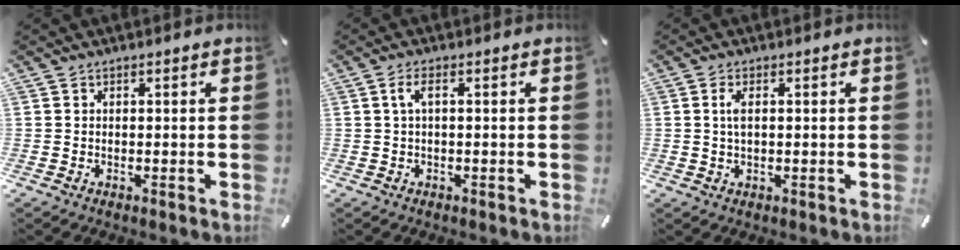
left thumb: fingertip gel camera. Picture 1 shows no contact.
{"total": 3.0, "force": [0.3, 0.6, 2.9], "torque": [-0.055, 0.003, 0.004]}
{"total": 2.8, "force": [0.5, 1.0, 2.6], "torque": [-0.062, 0.000, 0.004]}